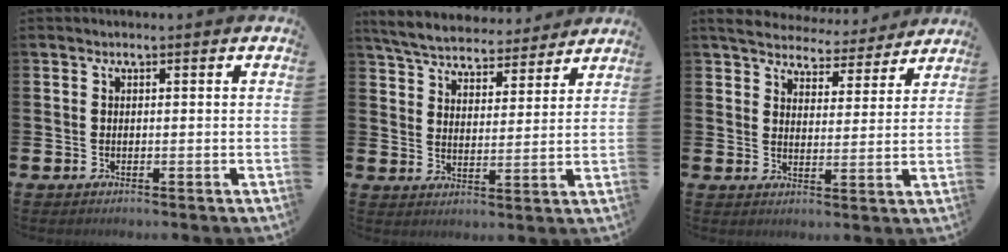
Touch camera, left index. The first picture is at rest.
{"total": 5.7, "force": [5.5, 1.2, 0.8], "torque": [-0.050, -0.035, 0.097]}
{"total": 5.9, "force": [5.7, 1.5, 0.7], "torque": [-0.030, -0.044, 0.098]}